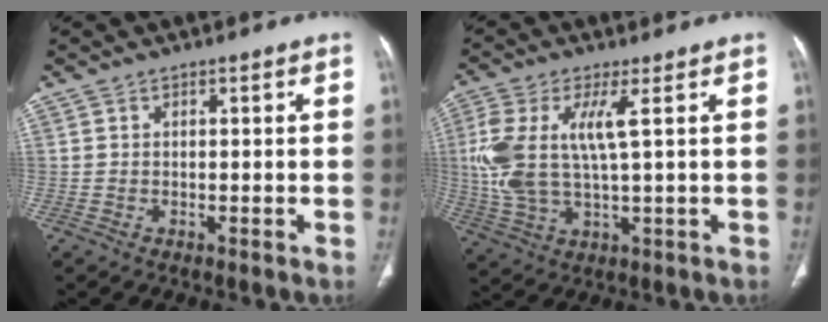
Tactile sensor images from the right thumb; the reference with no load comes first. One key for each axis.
{"total": 12.1, "fx": 2.3, "fy": 4.1, "fz": 11.1, "tx": -0.274, "ty": 0.000, "tz": 0.050}